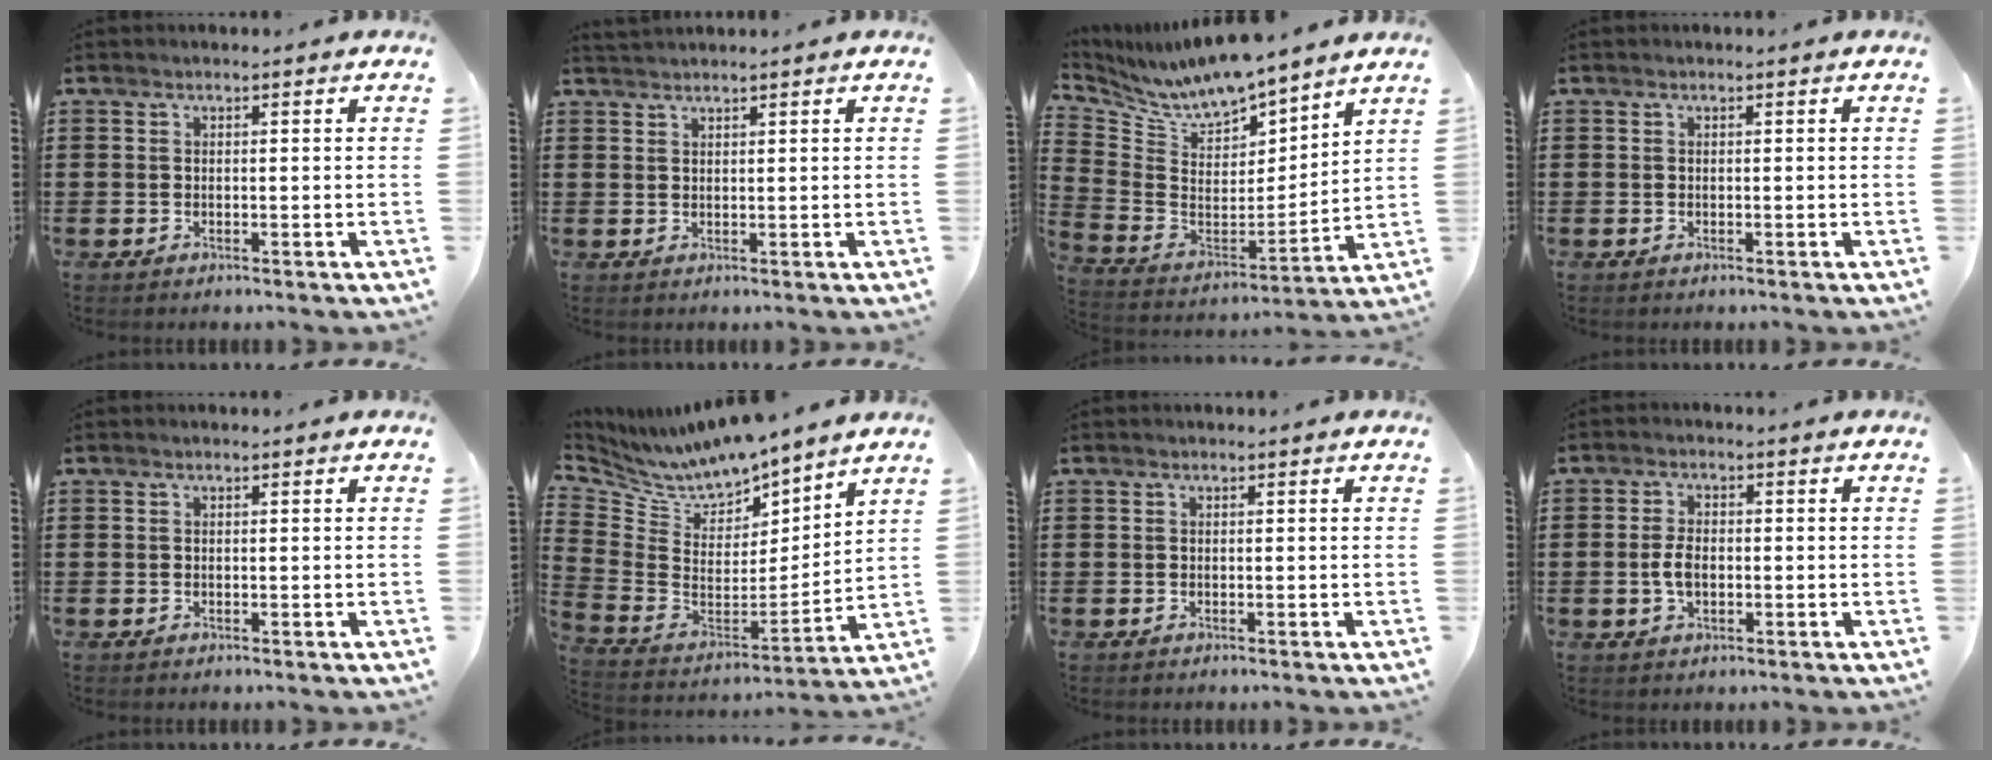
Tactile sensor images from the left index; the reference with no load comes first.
{"total": 1.3, "force": [1.3, 0.0, 0.3], "torque": [-0.008, 0.000, 0.025]}
{"total": 8.5, "force": [8.1, 1.3, 2.4], "torque": [-0.091, -0.060, 0.140]}
{"total": 0.0}
{"total": 0.0}
{"total": 7.5, "force": [7.3, 1.5, 0.6], "torque": [-0.061, -0.061, 0.126]}
{"total": 0.0}
{"total": 3.7, "force": [-0.3, 2.0, 3.2], "torque": [-0.075, -0.002, -0.009]}